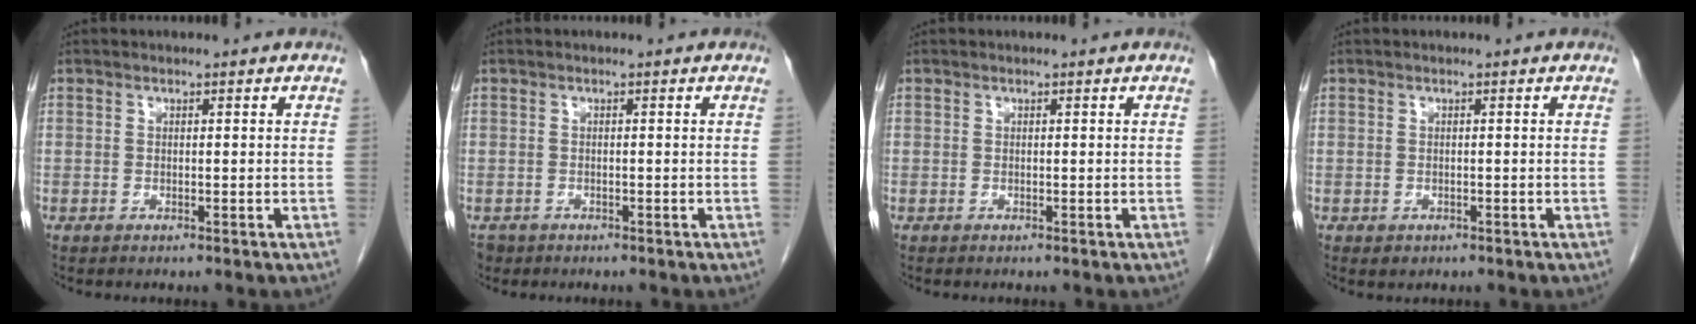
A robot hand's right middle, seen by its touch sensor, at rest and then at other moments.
{"total": 1.8, "force": [-1.3, 1.3, 0.1], "torque": [-0.010, 0.001, -0.020]}
{"total": 0.0}
{"total": 0.8, "force": [-0.4, 0.7, 0.3], "torque": [-0.007, 0.000, 0.001]}